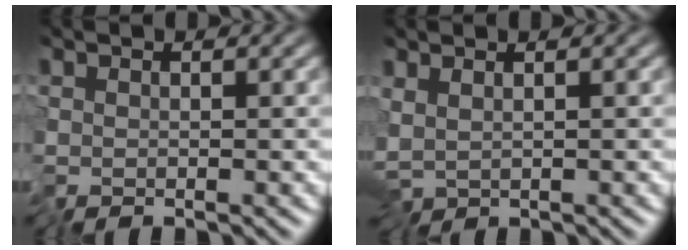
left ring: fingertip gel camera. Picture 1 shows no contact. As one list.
[{"total": 2.9, "force": [-0.8, 1.4, 2.3], "torque": [-0.044, -0.008, -0.017]}]